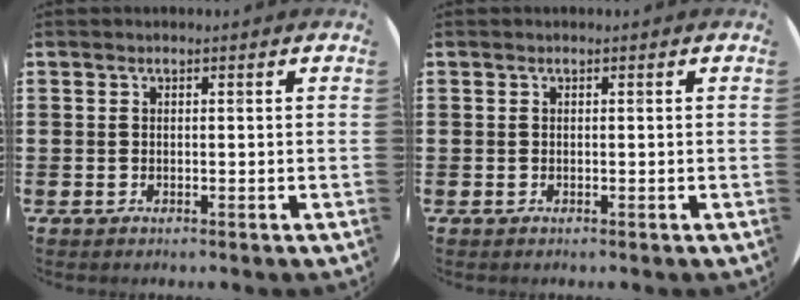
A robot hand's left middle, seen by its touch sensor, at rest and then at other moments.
{"total": 0.0}